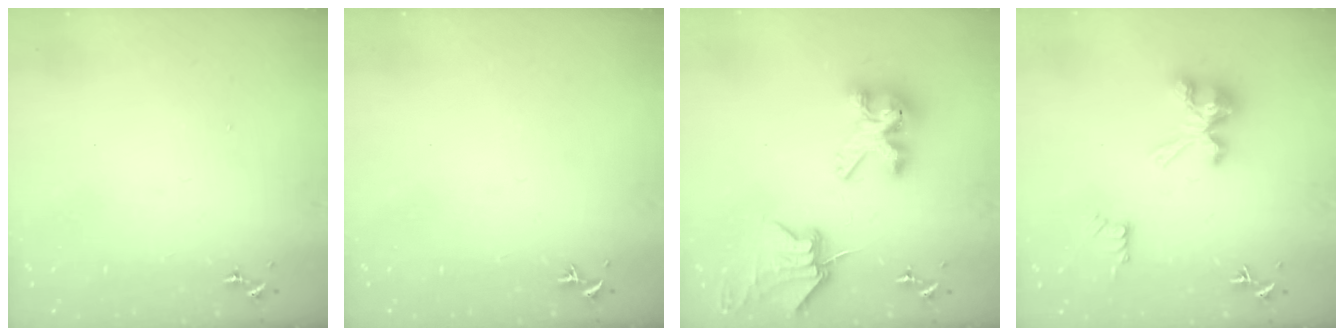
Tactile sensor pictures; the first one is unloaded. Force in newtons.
{"total": 0.0}
{"total": 9.8, "press": 9.8, "slide": 1.0}
{"total": 10.0, "press": 10.0, "slide": 0.1}